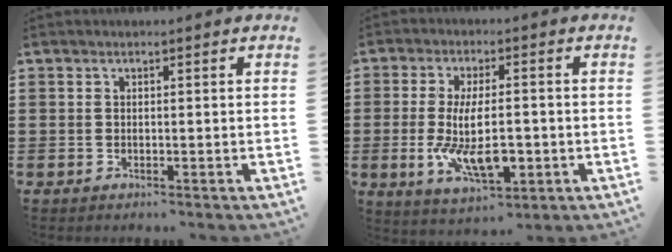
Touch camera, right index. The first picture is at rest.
{"total": 10.2, "force": [-1.7, 4.3, 9.1], "torque": [-0.187, -0.010, -0.032]}